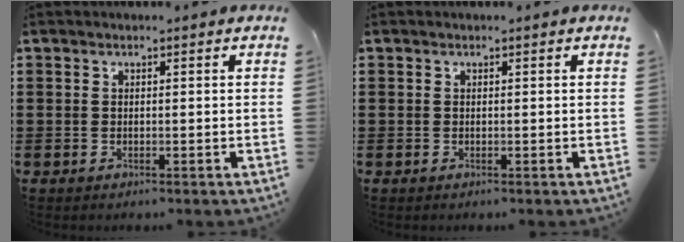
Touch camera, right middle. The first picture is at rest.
{"total": 0.0}